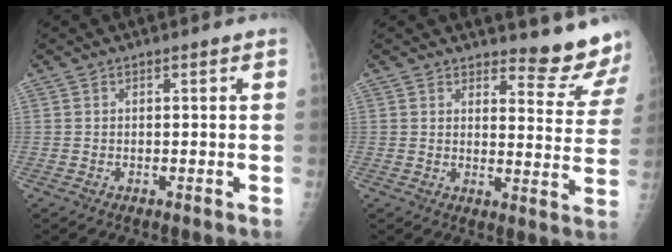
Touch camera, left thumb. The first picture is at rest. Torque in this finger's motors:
{"motor_torque": [0.69, -0.48, -0.11, -0.40, 0.00]}